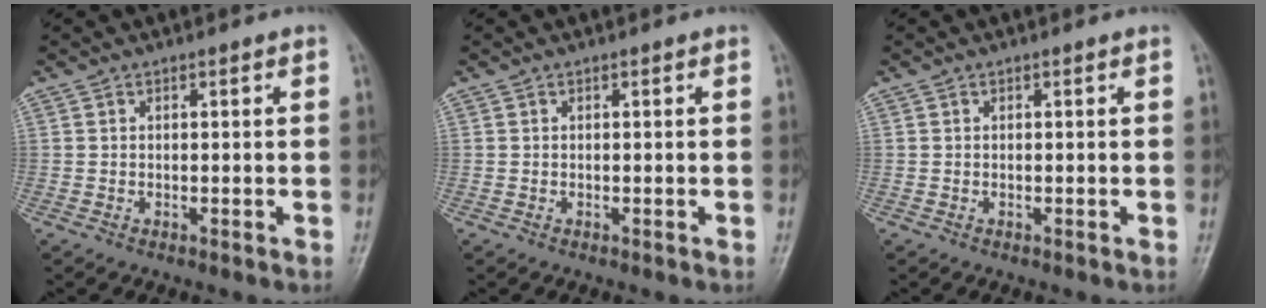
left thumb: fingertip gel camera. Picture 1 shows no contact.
{"total": 0.0}
{"total": 0.0}